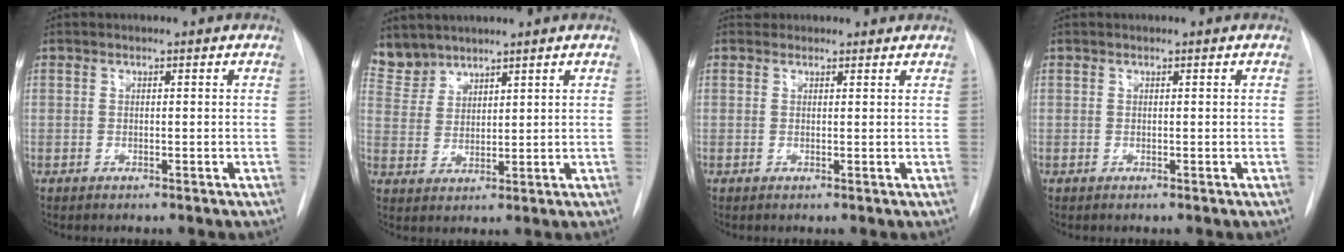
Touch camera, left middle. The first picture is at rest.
{"total": 5.2, "force": [4.9, 1.6, -0.3], "torque": [0.003, 0.006, 0.111]}
{"total": 3.0, "force": [2.7, 1.3, -0.1], "torque": [0.013, 0.017, 0.028]}
{"total": 0.0}